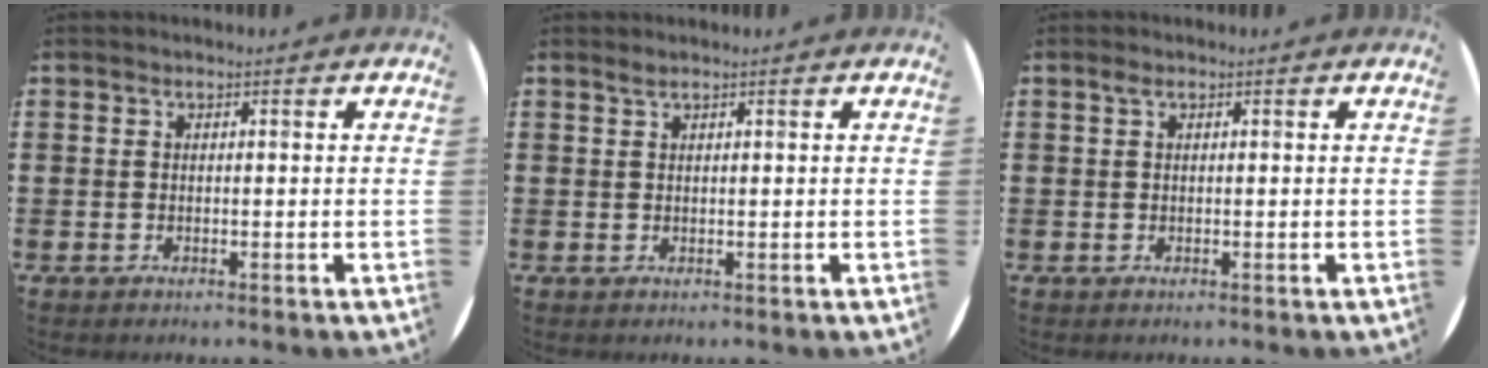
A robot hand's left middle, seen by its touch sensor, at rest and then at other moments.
{"total": 0.7, "force": [0.5, -0.1, 0.4], "torque": [-0.006, 0.000, 0.010]}
{"total": 0.5, "force": [0.3, 0.2, 0.4], "torque": [-0.008, 0.002, 0.005]}